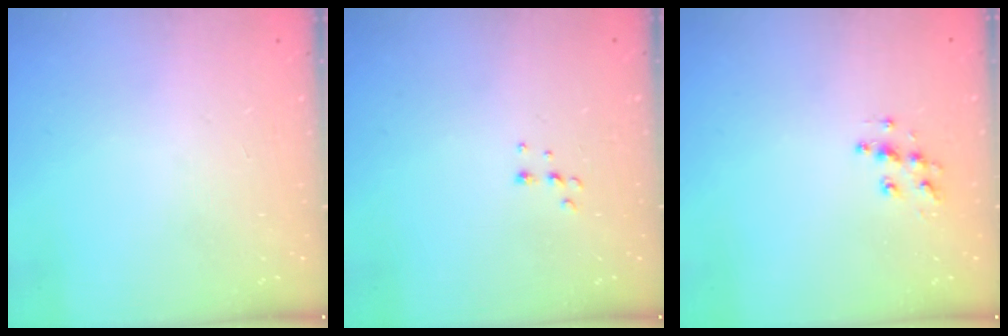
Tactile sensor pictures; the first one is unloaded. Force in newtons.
{"total": 4.5, "press": 4.4, "slide": 0.7}
{"total": 7.5, "press": 7.5, "slide": 0.1}